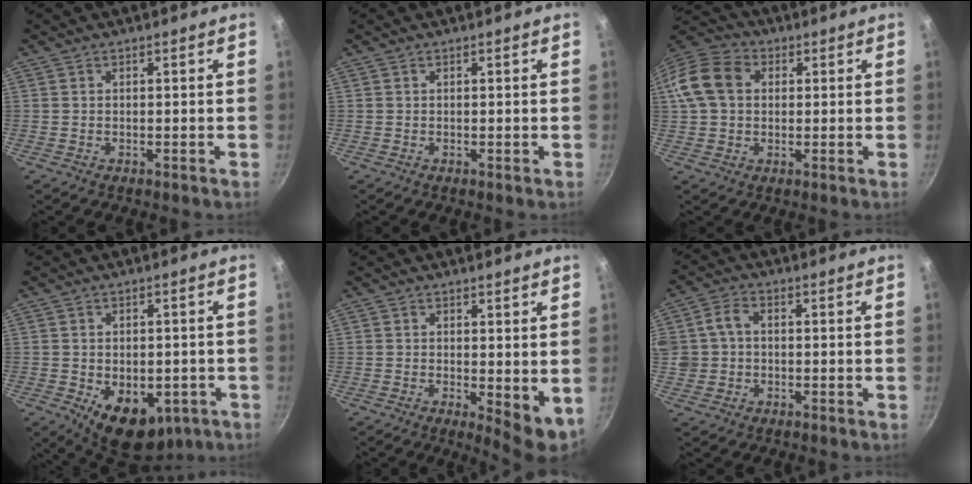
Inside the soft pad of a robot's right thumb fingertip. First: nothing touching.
{"total": 0.0}
{"total": 12.3, "force": [2.0, 9.5, 7.6], "torque": [-0.134, 0.027, 0.020]}
{"total": 12.3, "force": [-4.2, 7.8, 8.5], "torque": [-0.083, -0.003, -0.041]}
{"total": 6.2, "force": [0.2, 2.5, 5.7], "torque": [-0.066, -0.010, 0.008]}
{"total": 5.4, "force": [0.0, 4.4, 3.1], "torque": [-0.053, 0.015, -0.005]}